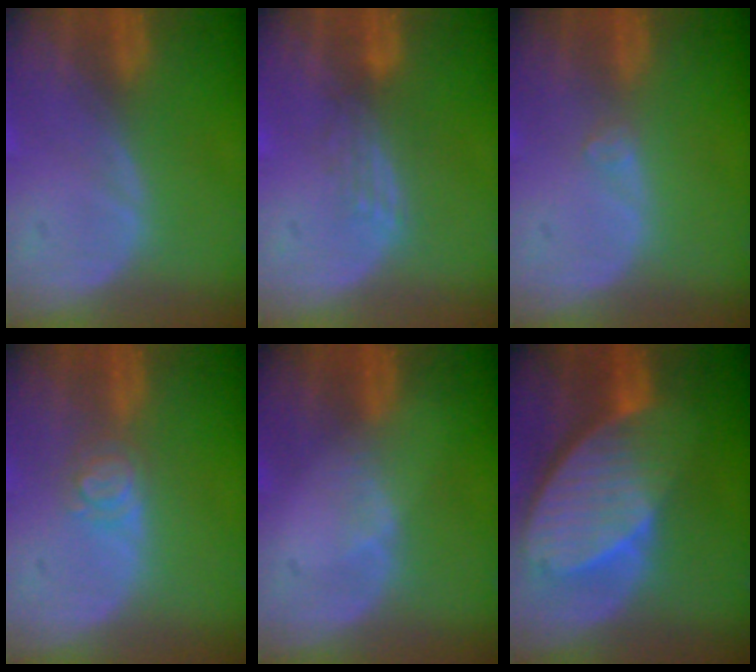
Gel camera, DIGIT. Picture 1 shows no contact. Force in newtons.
{"total": 2.9, "press": 2.4, "slide": 1.6}
{"total": 0.9, "press": 0.8, "slide": 0.2}
{"total": 2.9, "press": 2.9, "slide": 0.3}
{"total": 1.1, "press": 1.1, "slide": 0.2}
{"total": 10.2, "press": 8.9, "slide": 5.1}